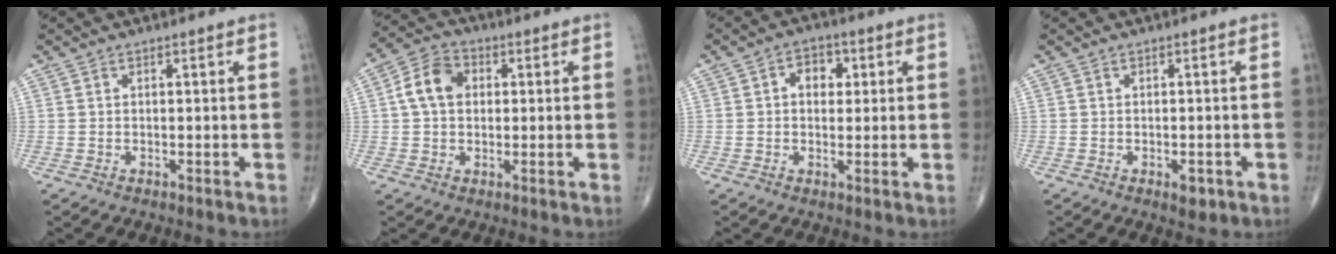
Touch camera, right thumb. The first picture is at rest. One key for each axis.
{"total": 7.7, "fx": 1.1, "fy": 5.7, "fz": 5.1, "tx": -0.086, "ty": 0.019, "tz": 0.011}
{"total": 5.1, "fx": 1.1, "fy": 3.7, "fz": 3.3, "tx": -0.022, "ty": 0.004, "tz": 0.011}
{"total": 2.2, "fx": -0.9, "fy": 1.0, "fz": 1.7, "tx": -0.014, "ty": 0.000, "tz": -0.010}